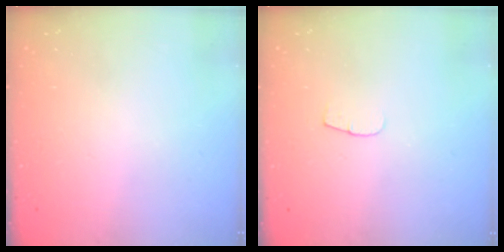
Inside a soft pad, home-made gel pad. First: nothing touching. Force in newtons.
{"total": 3.7, "press": 3.7, "slide": 0.4}